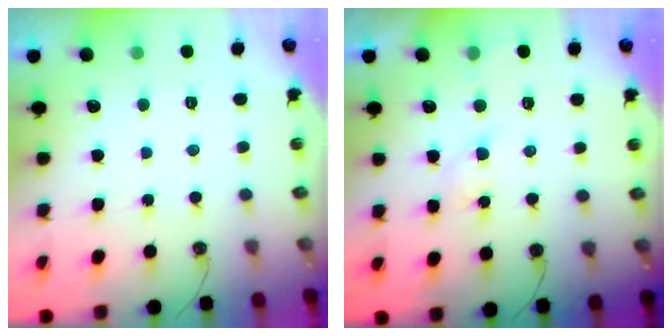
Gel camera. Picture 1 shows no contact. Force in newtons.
{"total": 3.5, "press": 3.4, "slide": 0.5}